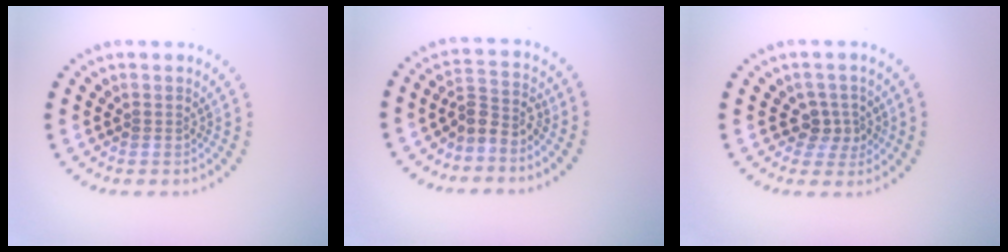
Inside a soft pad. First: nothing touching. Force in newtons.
{"total": 2.7, "press": 2.0, "slide": 1.8}
{"total": 2.3, "press": 2.1, "slide": 1.0}